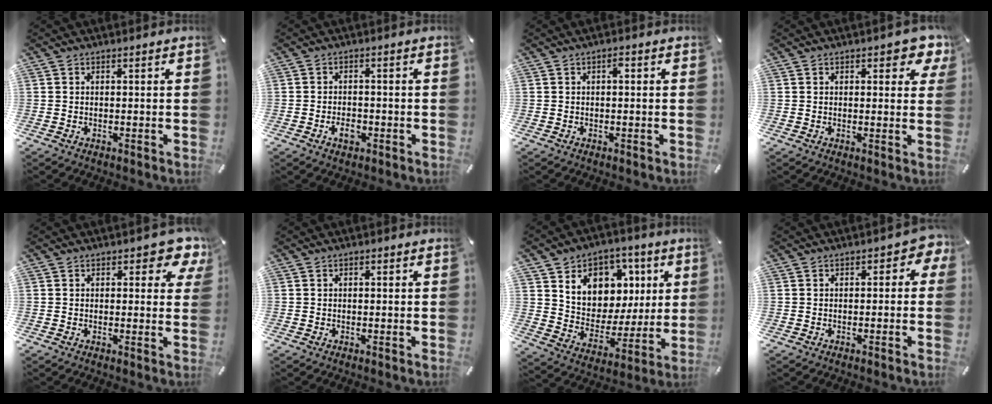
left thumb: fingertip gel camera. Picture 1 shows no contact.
{"total": 3.3, "force": [-1.5, 1.9, 2.1], "torque": [-0.043, 0.005, -0.028]}
{"total": 1.7, "force": [0.2, 0.6, 1.6], "torque": [-0.031, 0.006, 0.001]}
{"total": 4.5, "force": [2.3, 2.3, 3.1], "torque": [-0.036, -0.004, 0.034]}
{"total": 5.4, "force": [2.9, 2.8, 3.6], "torque": [-0.032, -0.012, 0.041]}
{"total": 0.7, "force": [0.0, 0.5, 0.5], "torque": [-0.008, 0.003, -0.001]}
{"total": 11.1, "force": [4.0, 9.8, 3.3], "torque": [-0.052, -0.038, 0.079]}
{"total": 3.1, "force": [-0.5, 1.9, 2.3], "torque": [-0.029, 0.006, -0.014]}